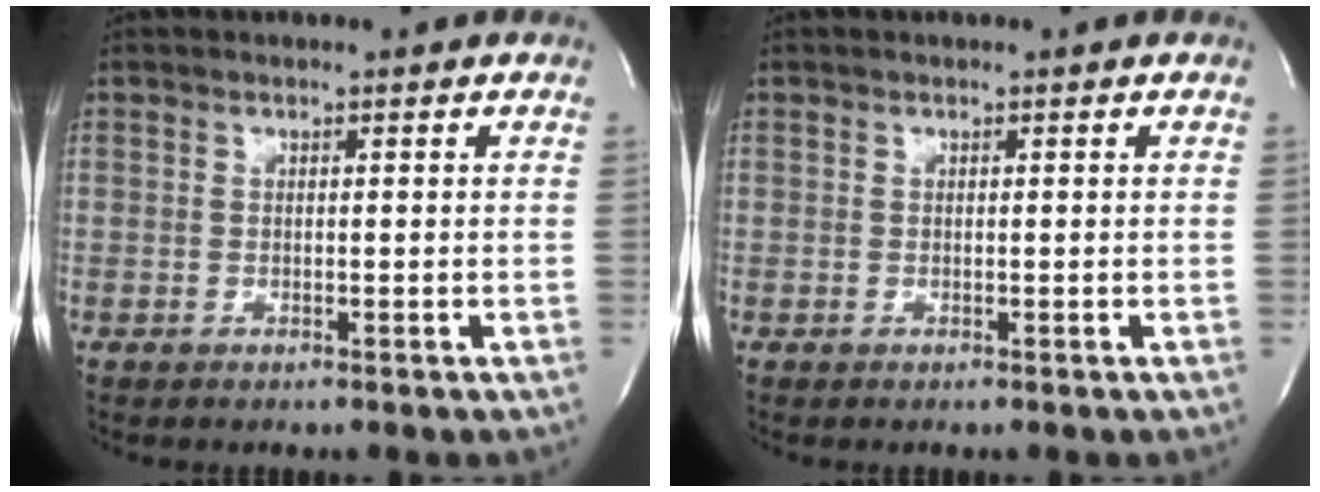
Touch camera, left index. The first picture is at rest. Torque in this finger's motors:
{"motor_torque": [-0.01, 0.01, -0.02, 0.00]}